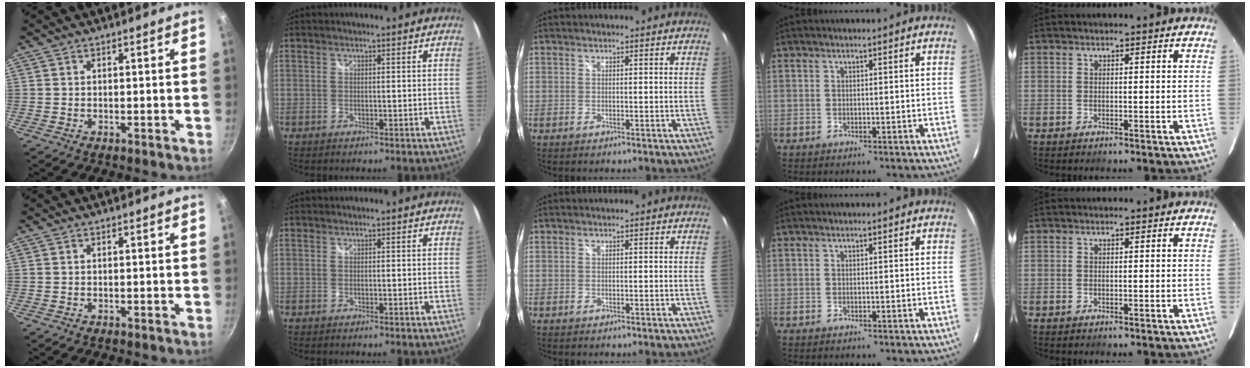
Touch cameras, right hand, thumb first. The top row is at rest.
{}